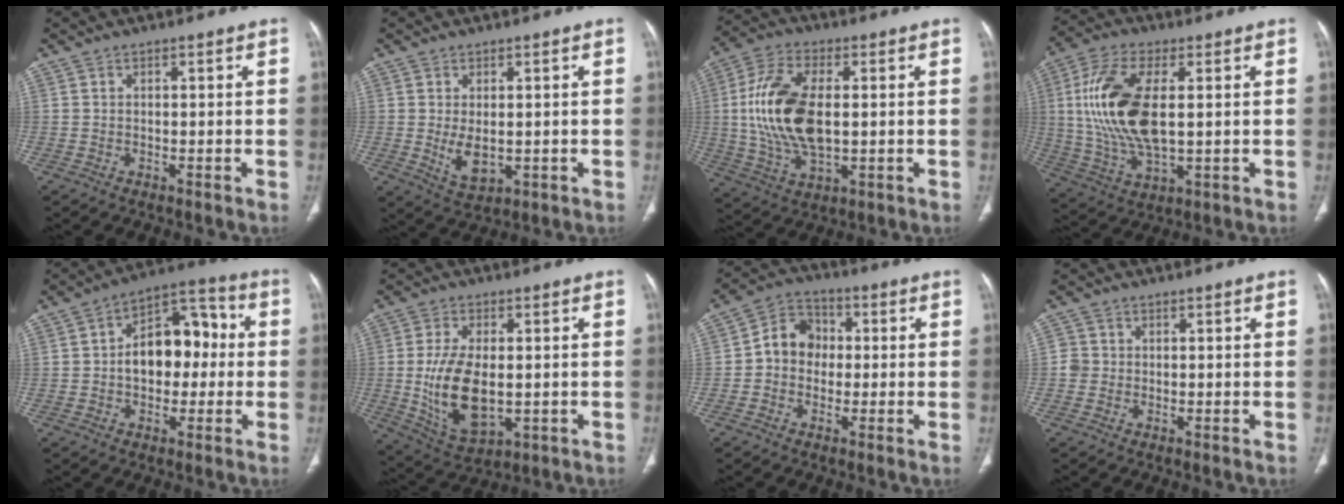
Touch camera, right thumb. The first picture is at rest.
{"total": 5.4, "force": [-0.3, 3.1, 4.4], "torque": [-0.073, -0.012, 0.010]}
{"total": 17.0, "force": [0.9, 8.9, 14.5], "torque": [-0.299, 0.001, 0.020]}
{"total": 17.6, "force": [2.2, 8.2, 15.4], "torque": [-0.323, -0.004, 0.044]}
{"total": 13.7, "force": [0.1, 9.0, 10.4], "torque": [-0.117, 0.041, -0.005]}
{"total": 13.8, "force": [-0.9, 7.5, 11.5], "torque": [-0.215, -0.012, 0.000]}
{"total": 8.3, "force": [-0.1, 7.1, 4.2], "torque": [-0.044, 0.026, -0.018]}
{"total": 2.4, "force": [-0.3, 2.3, 0.5], "torque": [0.004, 0.007, -0.010]}